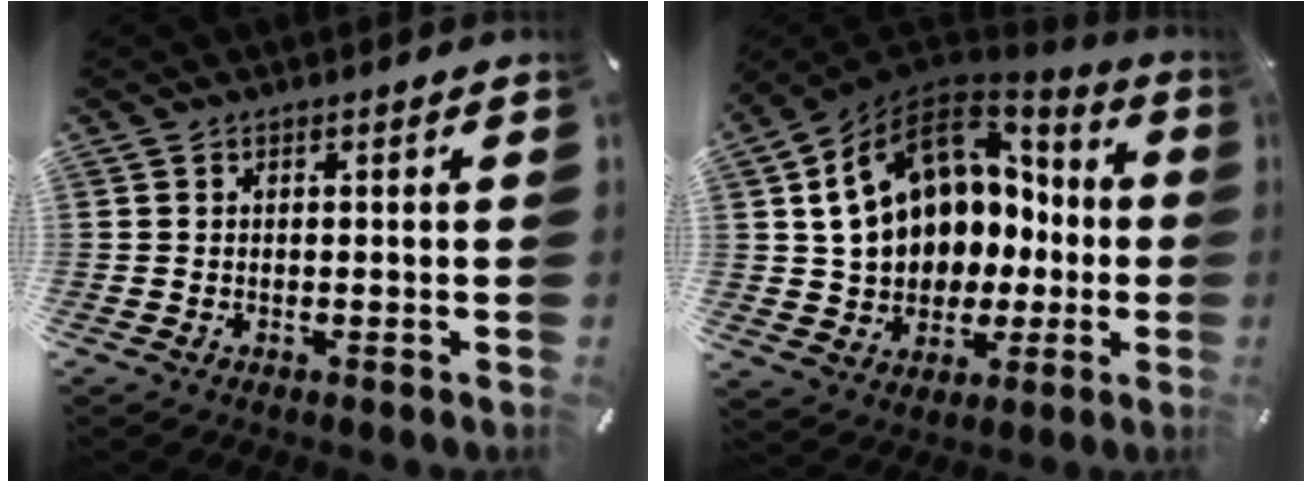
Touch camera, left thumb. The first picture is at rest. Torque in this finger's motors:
{"motor_torque": [2.44, 2.56, 2.22, 0.55, 0.38]}